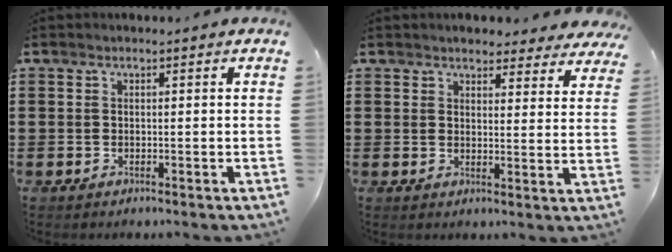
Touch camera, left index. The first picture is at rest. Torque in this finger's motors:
{"motor_torque": [0.08, -0.01, 0.06, 0.07]}